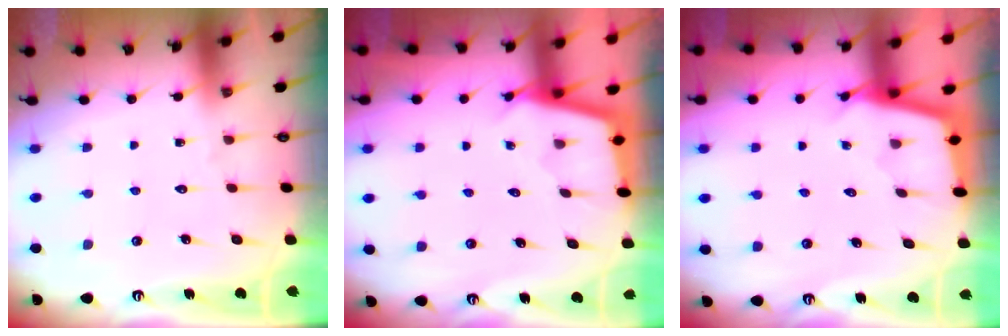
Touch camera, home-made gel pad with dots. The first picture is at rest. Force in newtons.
{"total": 2.2, "press": 2.2, "slide": 0.1}
{"total": 2.3, "press": 2.3, "slide": 0.2}